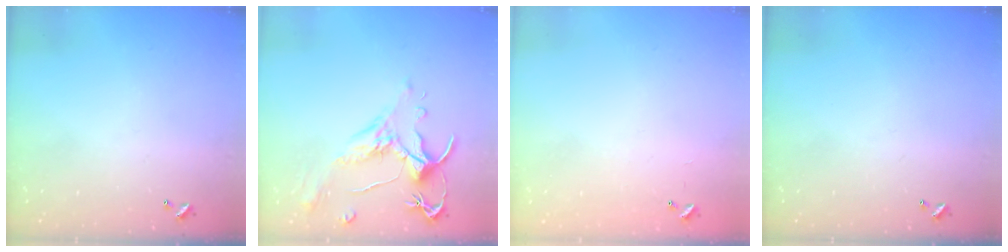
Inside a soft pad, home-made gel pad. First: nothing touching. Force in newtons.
{"total": 1.5, "press": 1.0, "slide": 1.1}
{"total": 8.0, "press": 8.0, "slide": 0.5}
{"total": 0.0}